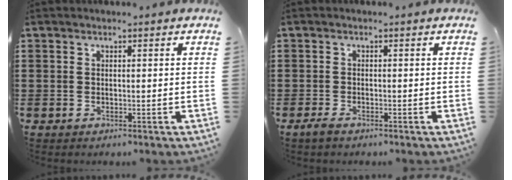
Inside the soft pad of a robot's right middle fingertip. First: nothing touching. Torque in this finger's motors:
{"motor_torque": [1.44, 0.22, 0.19, 0.05]}